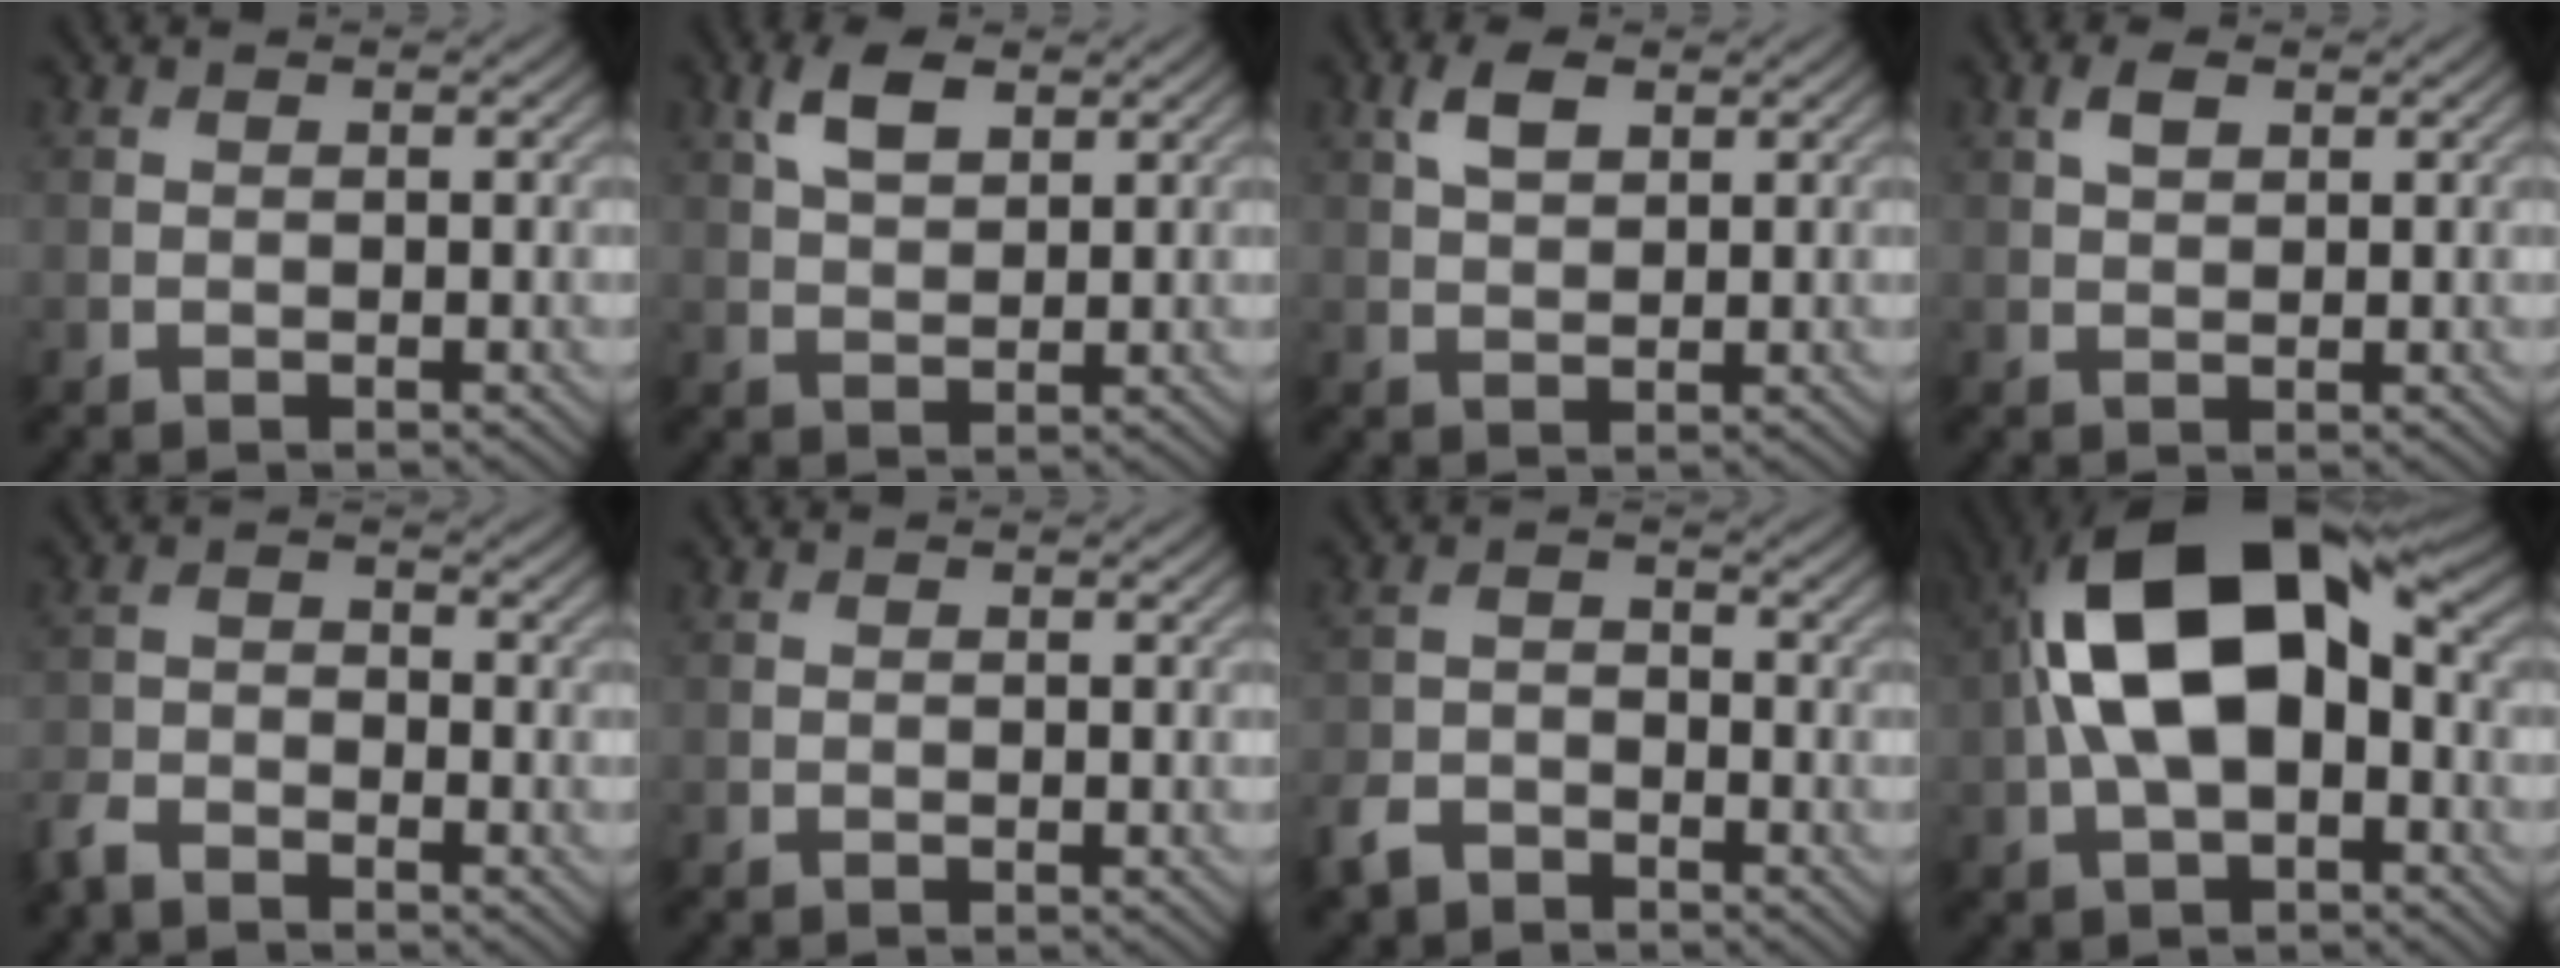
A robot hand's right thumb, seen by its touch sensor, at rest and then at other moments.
{"total": 4.7, "force": [2.4, 2.3, 3.3], "torque": [-0.074, 0.005, 0.046]}
{"total": 3.5, "force": [1.7, 1.8, 2.5], "torque": [-0.055, 0.004, 0.032]}
{"total": 2.2, "force": [1.0, 1.1, 1.5], "torque": [-0.034, 0.004, 0.020]}
{"total": 3.8, "force": [-3.3, 1.3, 1.5], "torque": [-0.034, -0.008, -0.081]}
{"total": 0.0}
{"total": 4.6, "force": [-3.6, 2.2, 1.8], "torque": [-0.039, -0.008, -0.083]}
{"total": 16.0, "force": [0.9, 8.6, 13.4], "torque": [-0.246, 0.032, 0.003]}